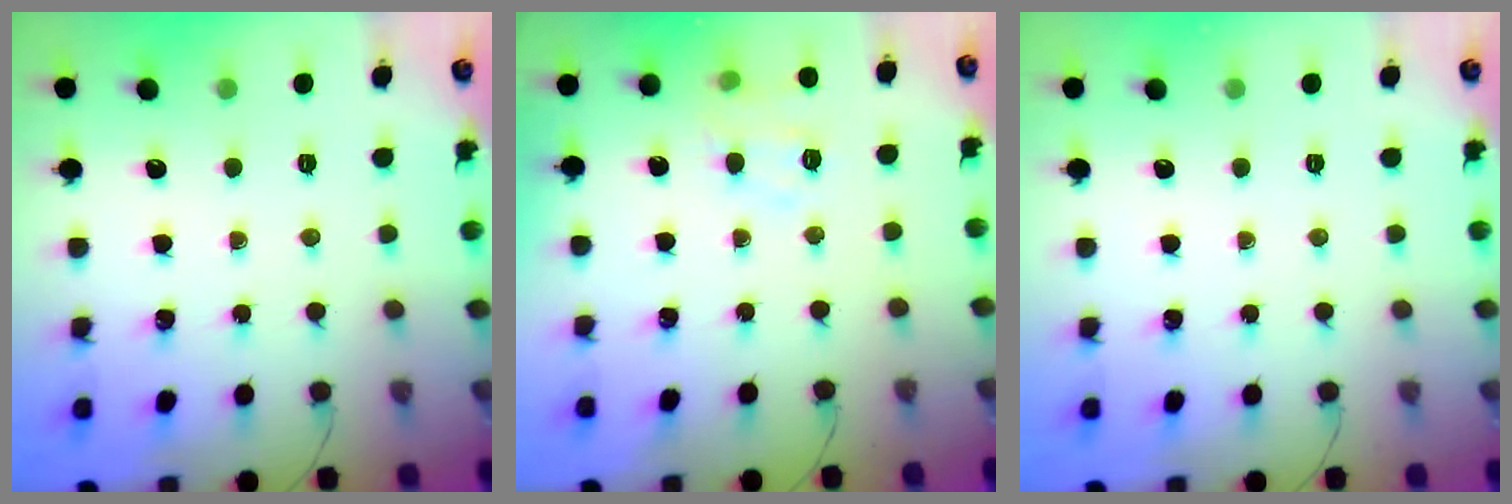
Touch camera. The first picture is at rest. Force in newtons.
{"total": 10.3, "press": 10.2, "slide": 1.4}
{"total": 0.0}